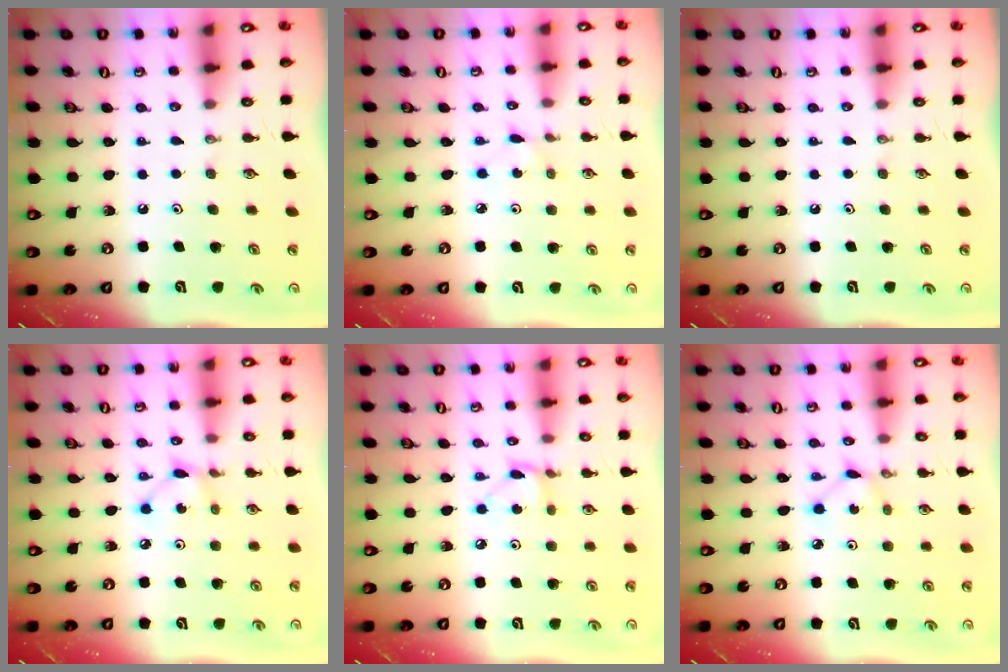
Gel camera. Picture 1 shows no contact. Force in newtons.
{"total": 1.5, "press": 1.4, "slide": 0.2}
{"total": 0.0}
{"total": 2.8, "press": 2.8, "slide": 0.2}
{"total": 4.6, "press": 4.5, "slide": 0.5}
{"total": 1.6, "press": 1.5, "slide": 0.1}